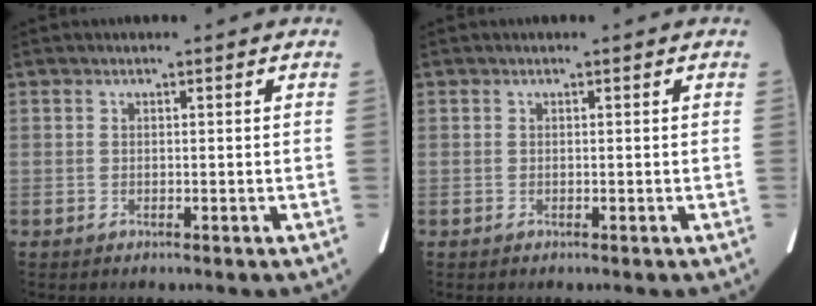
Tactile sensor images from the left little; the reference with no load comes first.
{"total": 0.0}